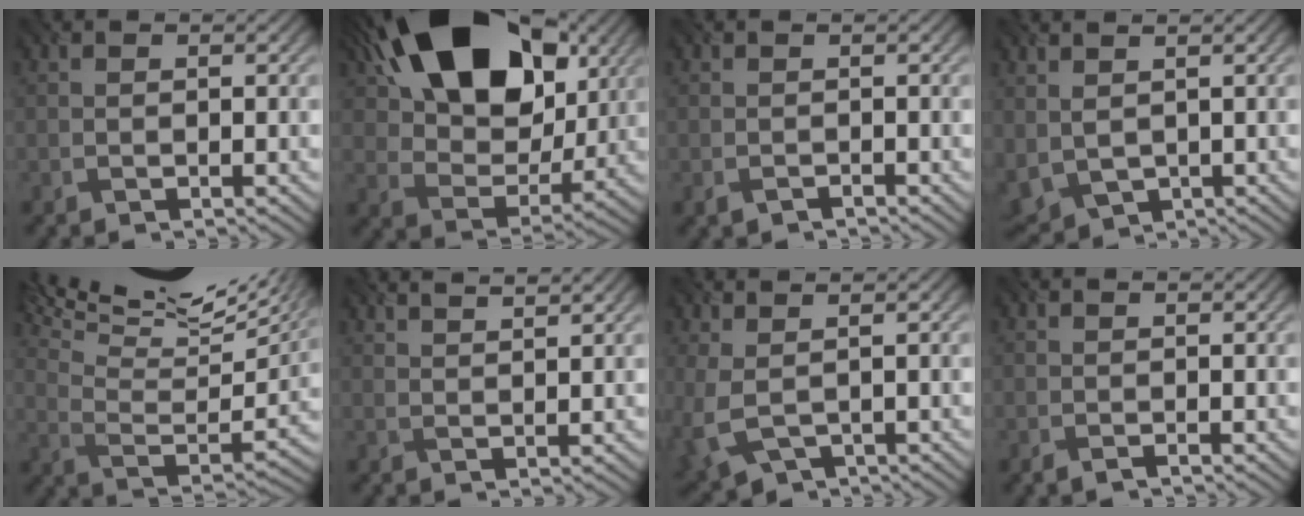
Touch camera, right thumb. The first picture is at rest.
{"total": 19.7, "force": [8.8, 12.5, 12.4], "torque": [-0.234, 0.019, 0.143]}
{"total": 1.0, "force": [-0.7, 0.5, 0.5], "torque": [-0.014, -0.002, -0.013]}
{"total": 5.0, "force": [1.0, 3.2, 3.7], "torque": [-0.119, -0.011, 0.033]}
{"total": 18.4, "force": [12.7, 4.5, 12.5], "torque": [-0.238, 0.021, 0.189]}
{"total": 3.3, "force": [2.7, 0.6, 1.7], "torque": [-0.022, 0.004, 0.040]}
{"total": 5.3, "force": [0.4, 2.9, 4.4], "torque": [-0.124, -0.015, 0.018]}
{"total": 0.7, "force": [-0.3, 0.1, 0.6], "torque": [-0.013, -0.003, -0.006]}